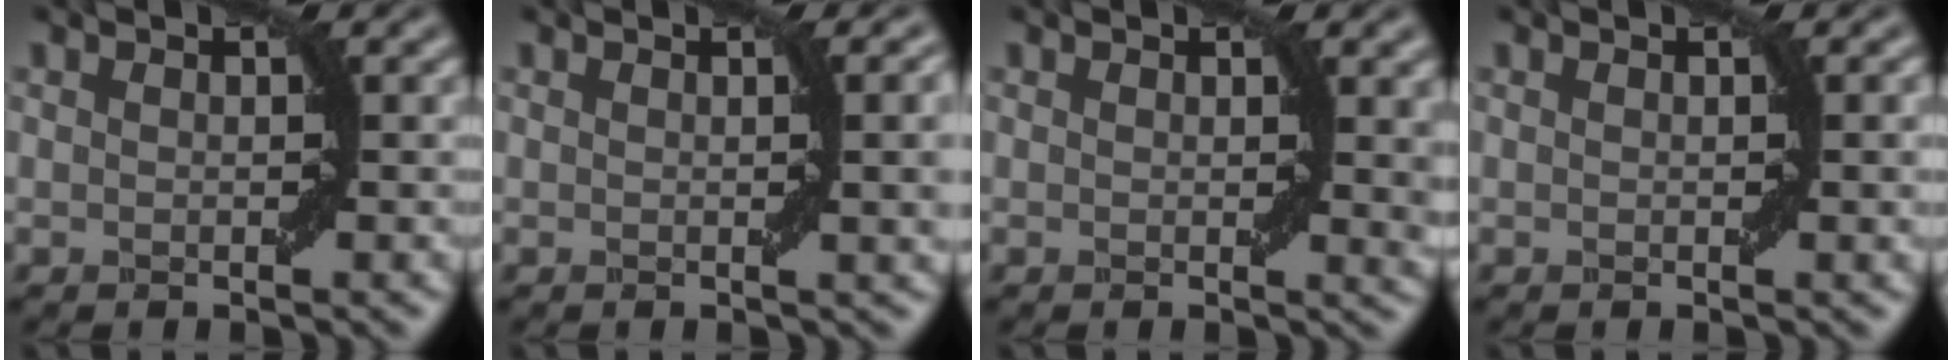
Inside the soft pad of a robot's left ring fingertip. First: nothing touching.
{"total": 3.6, "force": [0.6, 0.9, 3.5], "torque": [-0.035, 0.008, 0.008]}
{"total": 2.1, "force": [0.7, 0.4, 1.9], "torque": [-0.017, -0.004, 0.011]}
{"total": 1.2, "force": [0.2, 0.1, 1.2], "torque": [-0.014, 0.001, 0.003]}